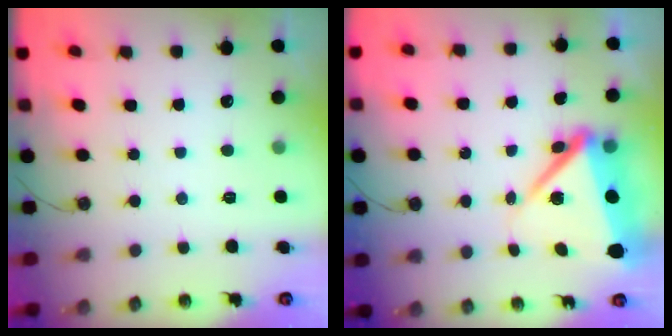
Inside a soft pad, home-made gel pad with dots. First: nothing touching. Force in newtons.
{"total": 10.7, "press": 10.6, "slide": 1.0}